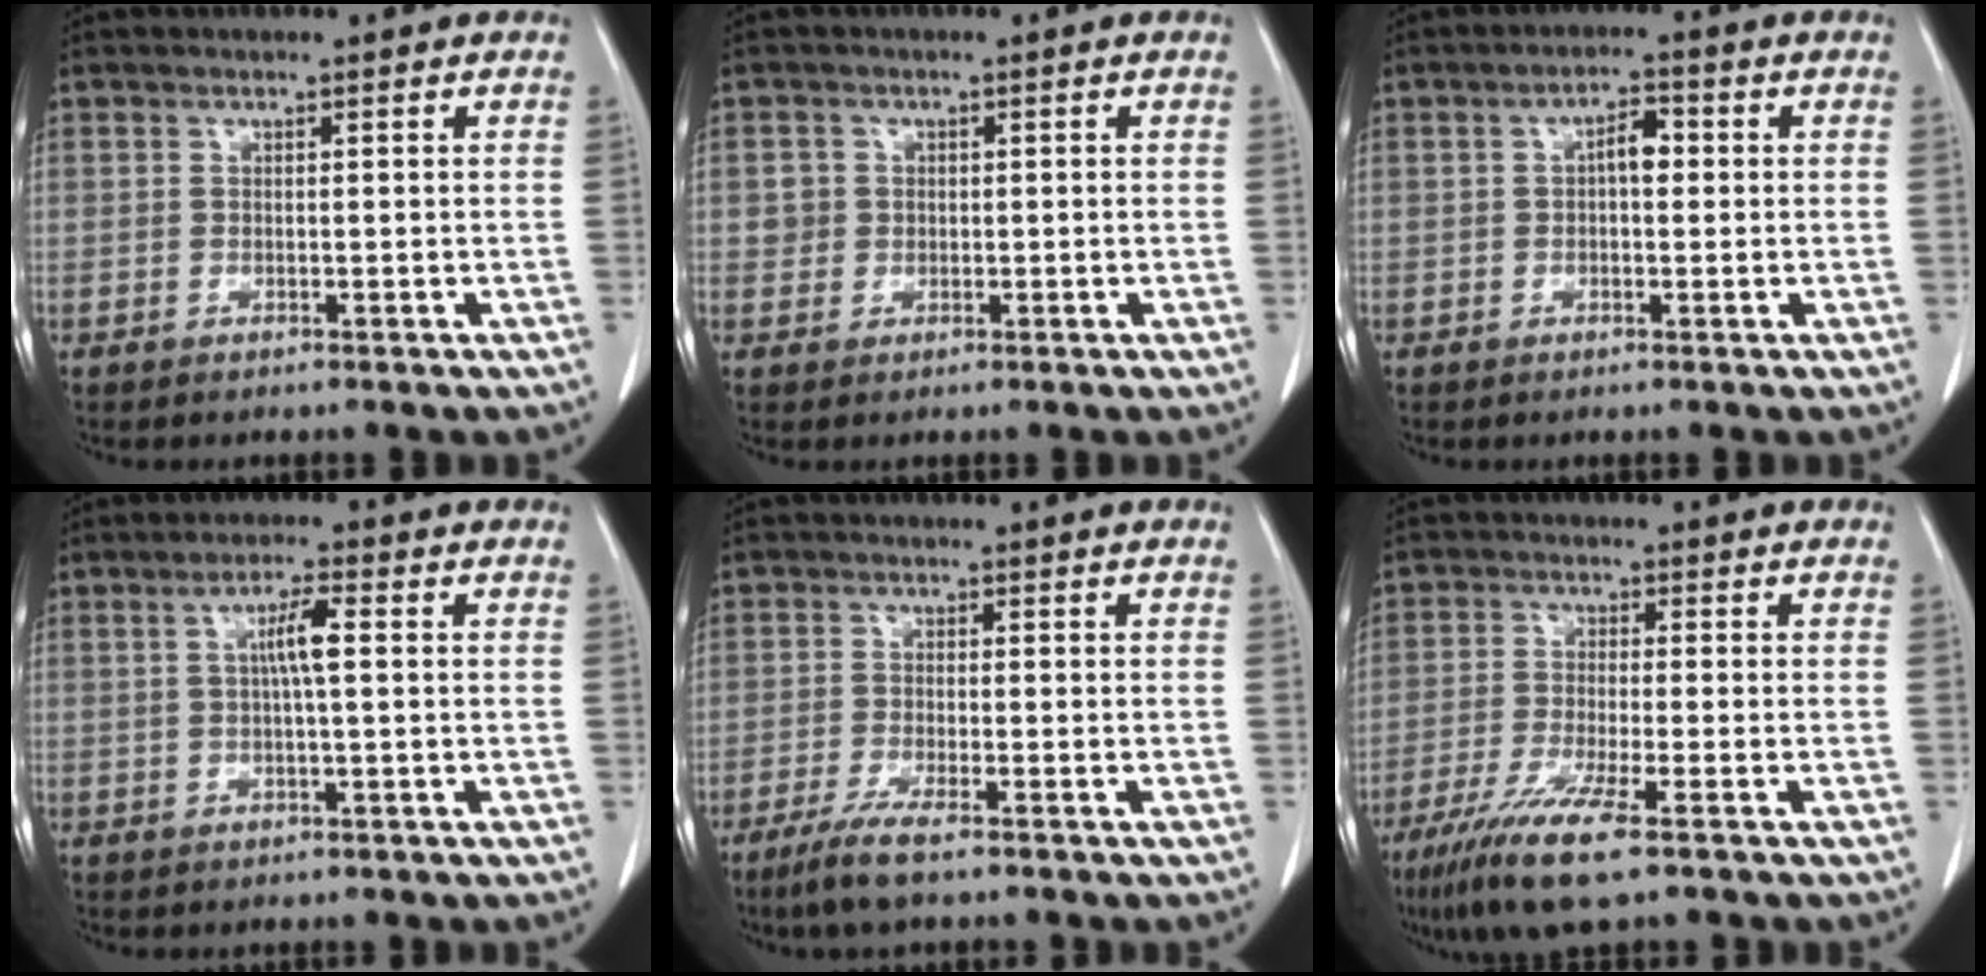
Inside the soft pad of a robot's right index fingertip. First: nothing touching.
{"total": 2.3, "force": [0.3, 2.2, 0.3], "torque": [0.007, 0.006, 0.008]}
{"total": 3.3, "force": [0.3, 1.4, 3.0], "torque": [-0.048, 0.012, 0.002]}
{"total": 4.0, "force": [0.6, 0.2, 3.9], "torque": [-0.072, 0.006, 0.009]}
{"total": 4.9, "force": [-3.5, 0.0, 3.5], "torque": [-0.070, -0.014, -0.064]}
{"total": 9.0, "force": [-5.6, 0.1, 7.1], "torque": [-0.138, -0.027, -0.100]}